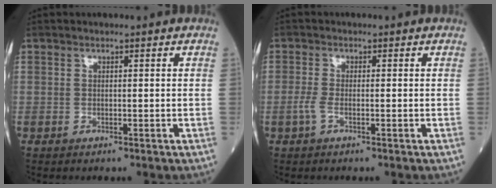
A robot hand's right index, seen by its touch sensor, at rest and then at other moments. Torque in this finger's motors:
{"motor_torque": [0.35, -0.27, 0.20, 0.06]}